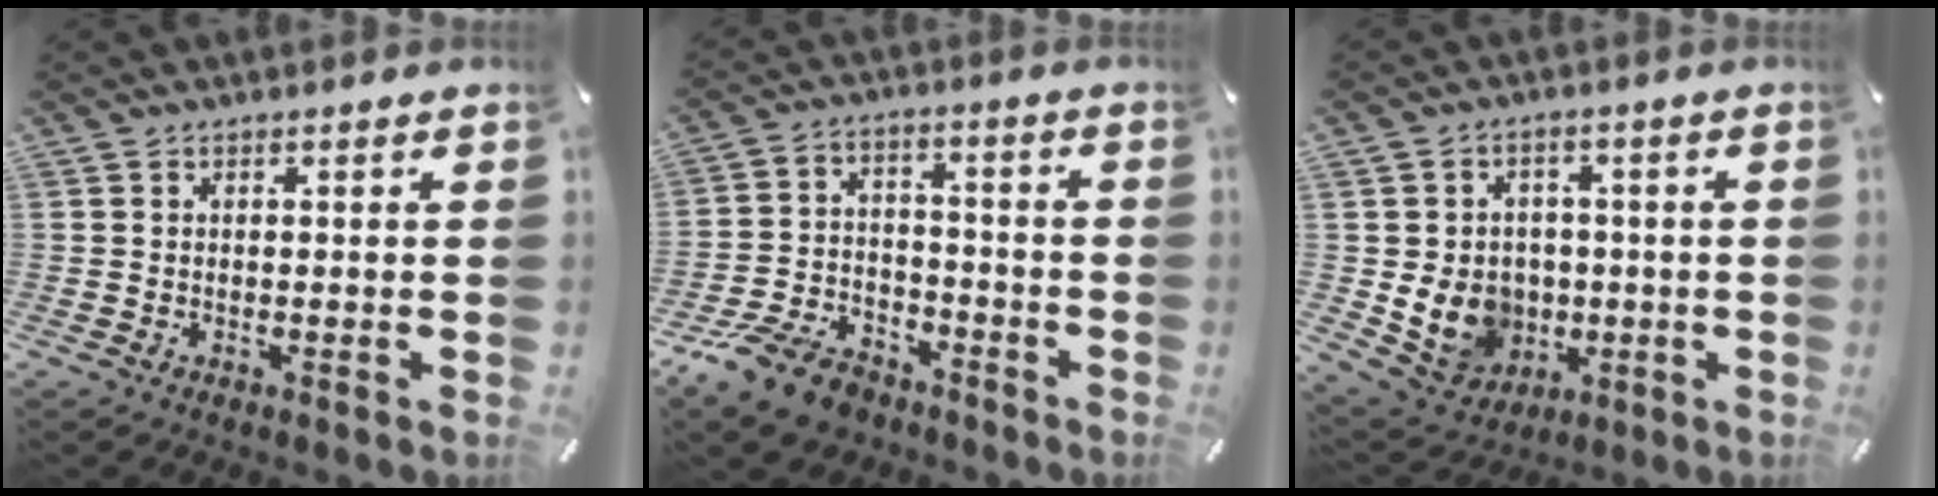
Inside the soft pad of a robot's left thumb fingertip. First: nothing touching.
{"total": 11.1, "force": [-8.2, 5.9, 4.7], "torque": [-0.089, 0.047, -0.154]}
{"total": 11.1, "force": [-1.8, 9.9, 4.7], "torque": [-0.100, 0.007, -0.025]}